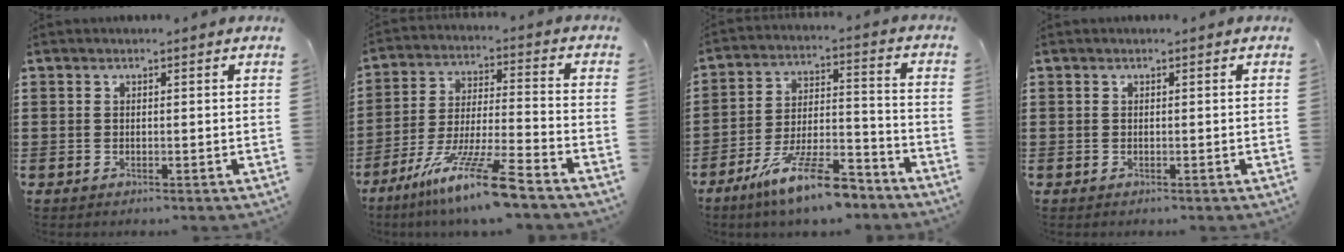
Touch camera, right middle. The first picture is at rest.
{"total": 11.9, "force": [-9.2, 0.0, 7.5], "torque": [-0.142, 0.007, -0.175]}
{"total": 12.4, "force": [-9.5, 2.2, 7.7], "torque": [-0.137, 0.028, -0.176]}
{"total": 0.0}